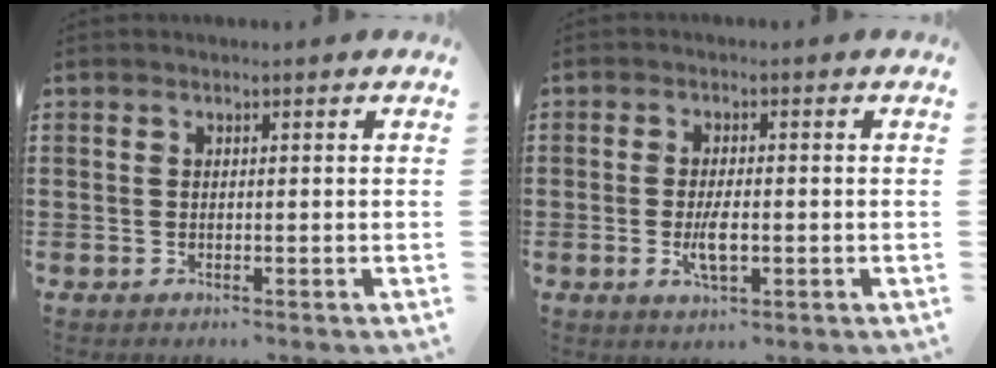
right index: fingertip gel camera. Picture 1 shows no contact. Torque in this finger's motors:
{"motor_torque": [1.44, 0.69, 0.29, 0.10]}